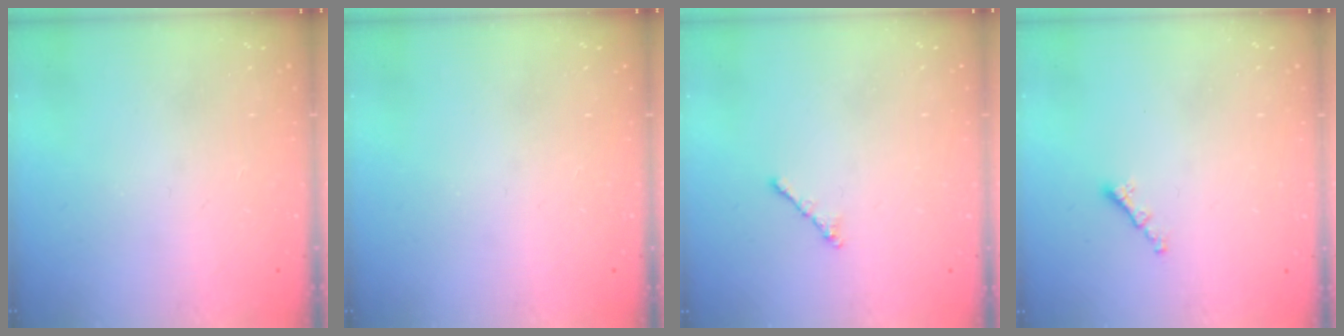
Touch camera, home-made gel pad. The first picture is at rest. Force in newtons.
{"total": 0.0}
{"total": 1.8, "press": 1.7, "slide": 0.6}
{"total": 1.2, "press": 1.1, "slide": 0.5}